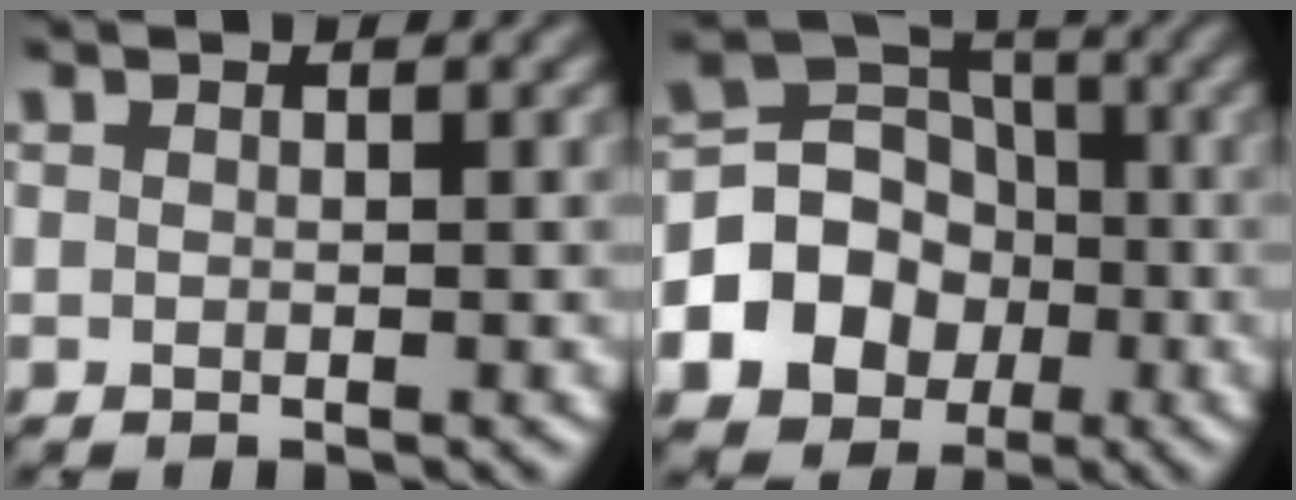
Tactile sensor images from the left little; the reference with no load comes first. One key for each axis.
{"total": 9.2, "fx": -2.6, "fy": 8.0, "fz": 3.7, "tx": -0.057, "ty": 0.004, "tz": -0.073}